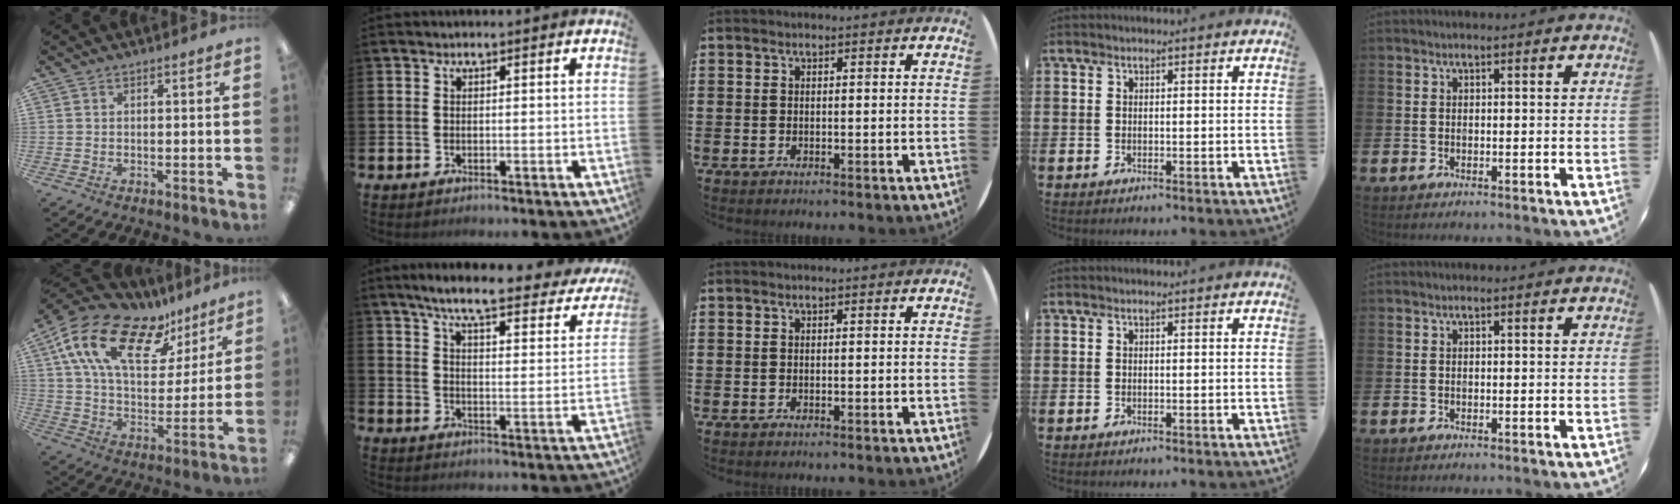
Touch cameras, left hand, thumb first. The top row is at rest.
{"thumb": {"total": 20.9, "force": [12.7, 10.1, 13.1], "torque": [-0.250, -0.059, 0.225]}, "index": {"total": 6.9, "force": [5.9, 0.8, 3.5], "torque": [-0.087, -0.038, 0.093]}}